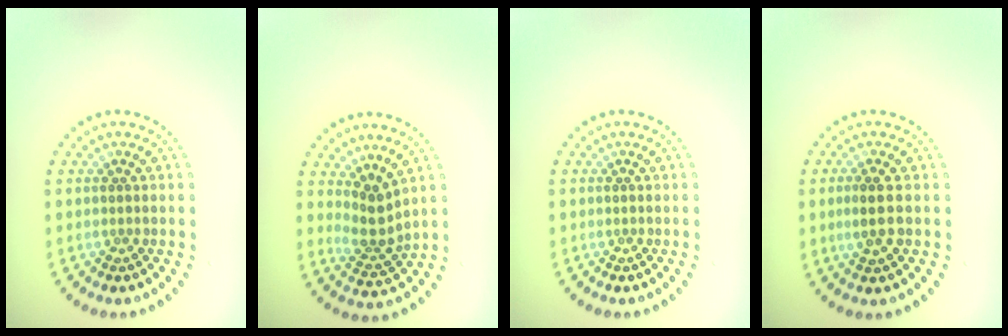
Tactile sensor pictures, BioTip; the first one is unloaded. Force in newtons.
{"total": 2.7, "press": 1.9, "slide": 1.9}
{"total": 0.0}
{"total": 2.5, "press": 2.4, "slide": 0.6}